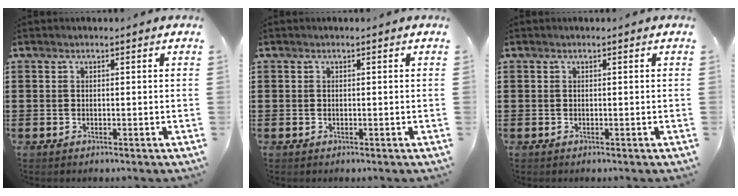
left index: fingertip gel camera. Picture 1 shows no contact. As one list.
[{"total": 0.0}, {"total": 0.0}]